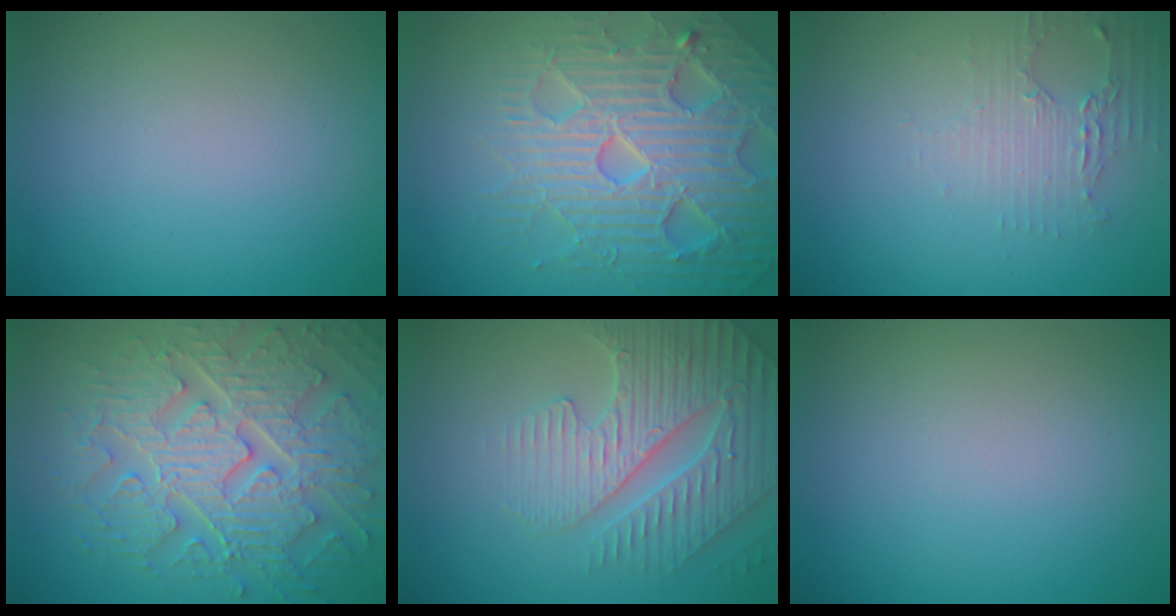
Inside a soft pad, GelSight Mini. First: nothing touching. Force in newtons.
{"total": 7.4, "press": 7.3, "slide": 1.6}
{"total": 2.1, "press": 2.0, "slide": 0.4}
{"total": 8.8, "press": 6.5, "slide": 6.0}
{"total": 4.7, "press": 4.6, "slide": 1.1}
{"total": 0.0}